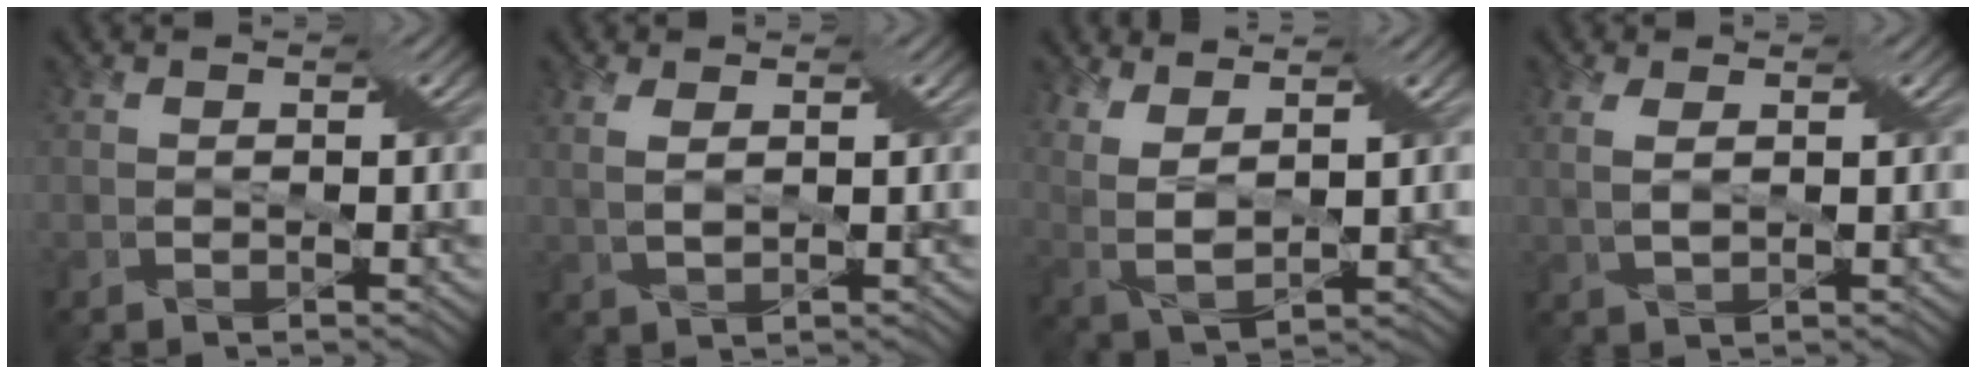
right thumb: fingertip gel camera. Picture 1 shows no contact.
{"total": 2.5, "force": [1.1, 0.8, 2.1], "torque": [-0.050, 0.001, 0.025]}
{"total": 5.9, "force": [3.6, 1.8, 4.3], "torque": [-0.112, -0.001, 0.074]}
{"total": 2.7, "force": [1.0, 0.9, 2.3], "torque": [-0.056, 0.003, 0.021]}